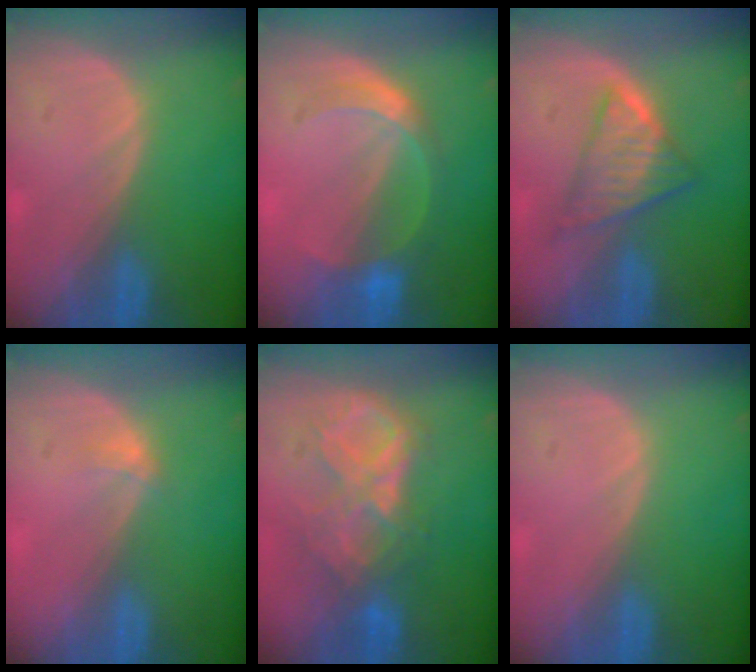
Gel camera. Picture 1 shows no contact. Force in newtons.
{"total": 5.7, "press": 5.4, "slide": 1.8}
{"total": 6.1, "press": 5.8, "slide": 2.0}
{"total": 1.3, "press": 0.9, "slide": 0.9}
{"total": 8.5, "press": 7.5, "slide": 3.9}
{"total": 0.0}